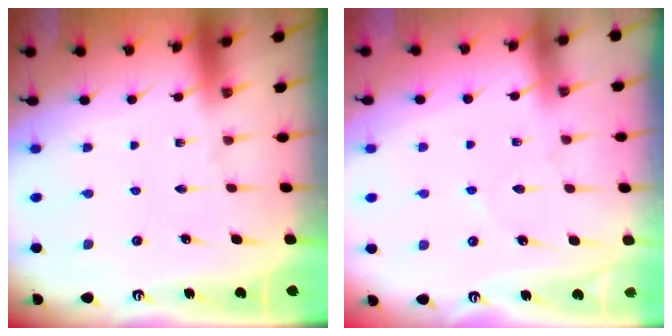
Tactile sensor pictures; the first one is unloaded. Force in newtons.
{"total": 6.0, "press": 6.0, "slide": 0.6}